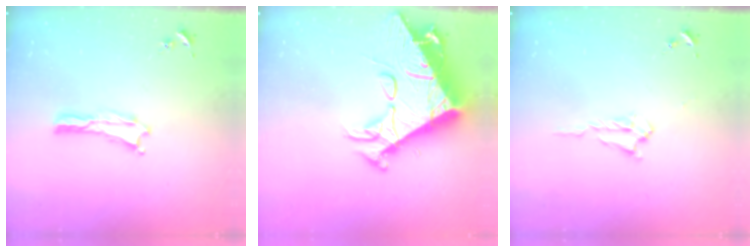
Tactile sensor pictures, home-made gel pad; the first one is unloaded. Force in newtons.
{"total": 15.2, "press": 15.0, "slide": 1.9}
{"total": 1.7, "press": 1.7, "slide": 0.3}